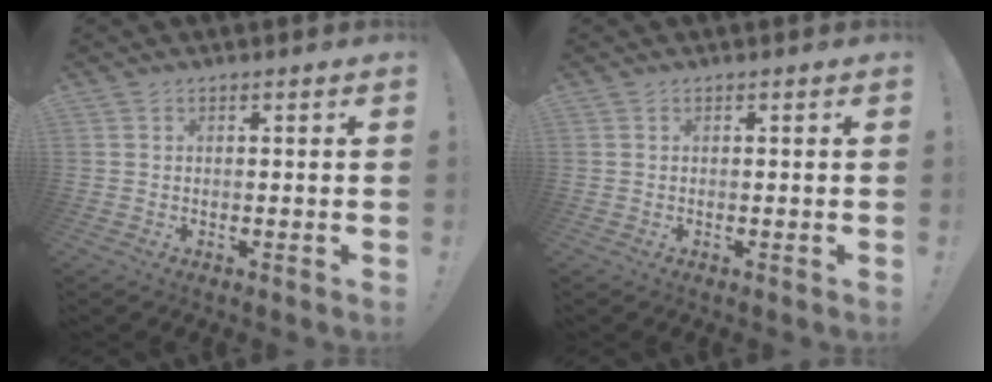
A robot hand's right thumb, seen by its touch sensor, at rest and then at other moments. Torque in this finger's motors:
{"motor_torque": [0.00, 0.00, -0.04, 0.04, 0.02]}